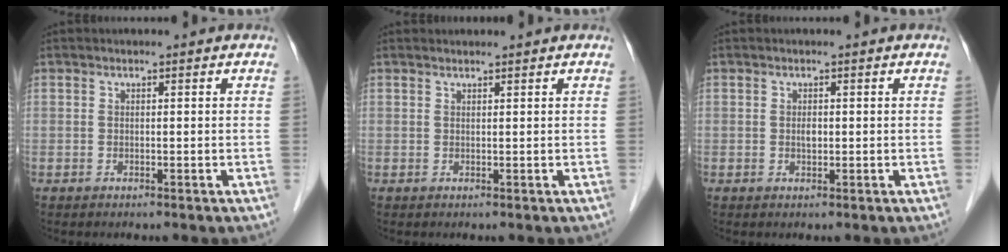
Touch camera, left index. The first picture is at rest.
{"total": 1.1, "force": [1.1, 0.0, 0.2], "torque": [-0.006, 0.011, 0.020]}
{"total": 0.9, "force": [-0.1, 0.6, 0.7], "torque": [-0.013, -0.002, -0.002]}